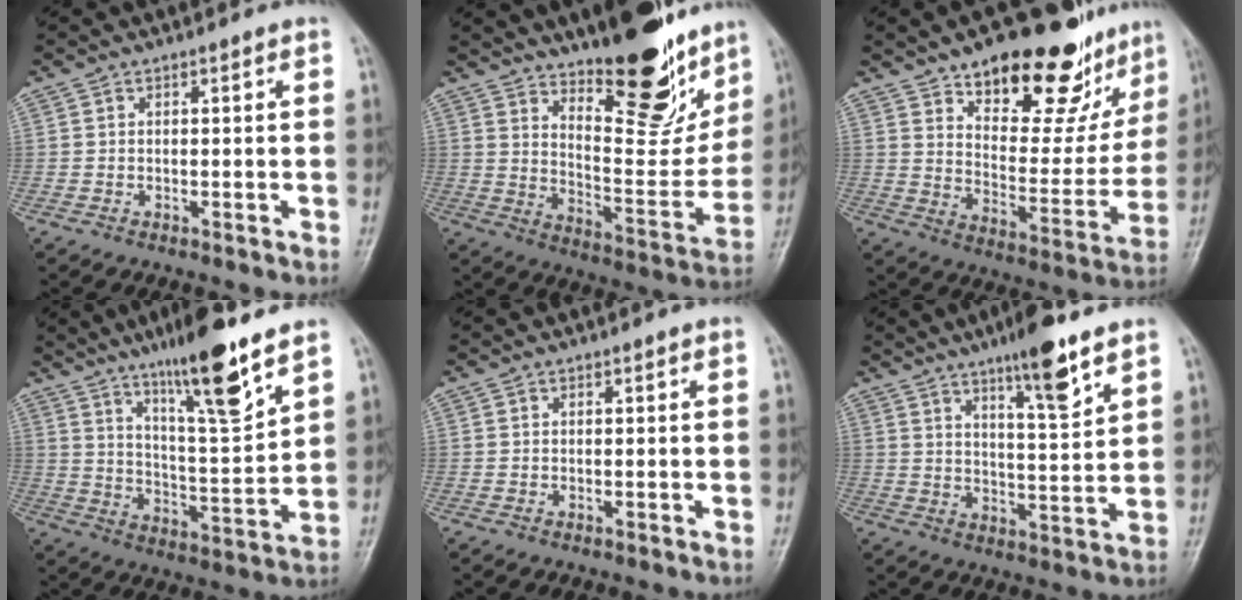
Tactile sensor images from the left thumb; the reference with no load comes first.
{"total": 20.2, "force": [14.2, 7.3, 12.4], "torque": [-0.126, -0.101, 0.220]}
{"total": 23.3, "force": [16.4, 10.2, 13.0], "torque": [-0.126, -0.084, 0.236]}
{"total": 16.1, "force": [10.7, 2.2, 11.9], "torque": [-0.186, -0.061, 0.184]}
{"total": 0.0}
{"total": 10.9, "force": [7.0, 1.9, 8.1], "torque": [-0.120, -0.041, 0.112]}